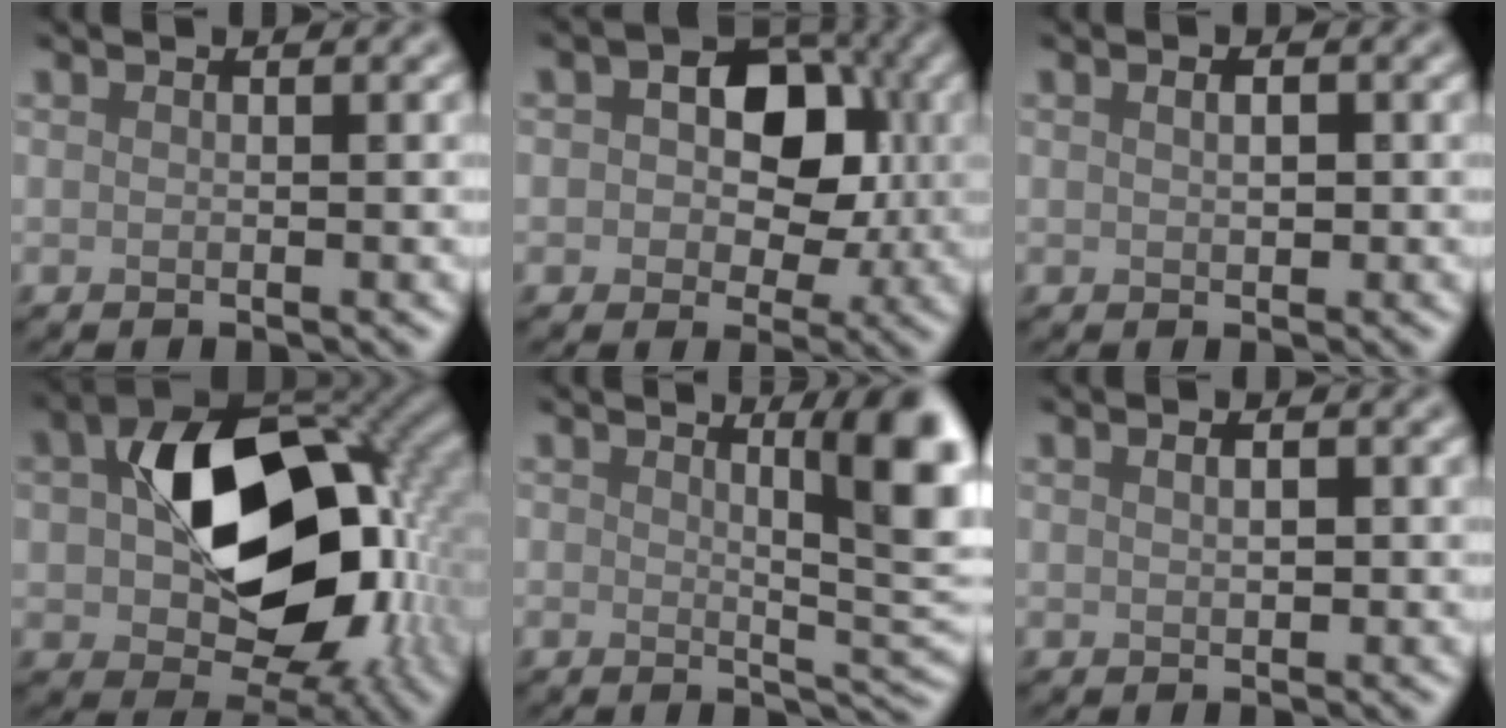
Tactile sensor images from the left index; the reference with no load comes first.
{"total": 6.7, "force": [0.7, 4.7, 4.8], "torque": [-0.065, 0.002, -0.001]}
{"total": 1.0, "force": [0.1, 0.6, 0.8], "torque": [-0.019, -0.004, 0.007]}
{"total": 14.8, "force": [0.0, 9.6, 11.3], "torque": [-0.162, 0.005, 0.002]}
{"total": 7.1, "force": [1.9, 1.8, 6.5], "torque": [-0.083, -0.008, 0.032]}
{"total": 0.7, "force": [0.1, 0.3, 0.6], "torque": [-0.019, -0.001, 0.005]}